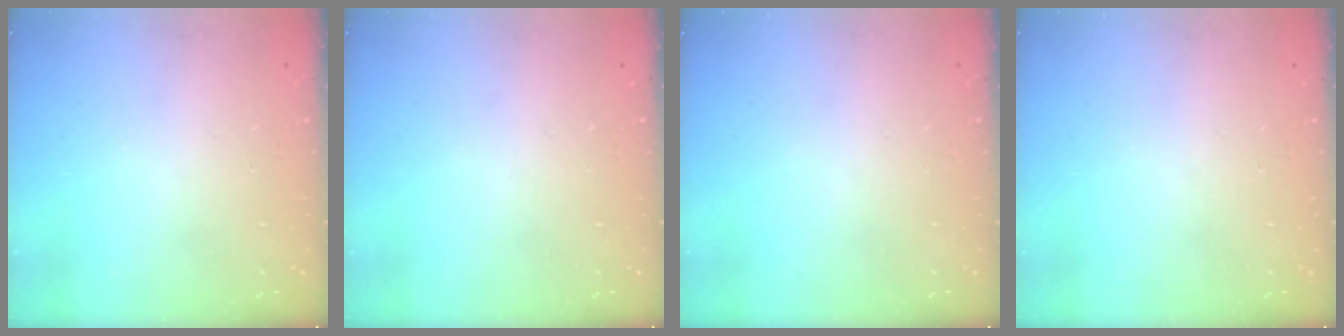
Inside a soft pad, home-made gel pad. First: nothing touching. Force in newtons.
{"total": 0.0}
{"total": 0.0}
{"total": 0.0}